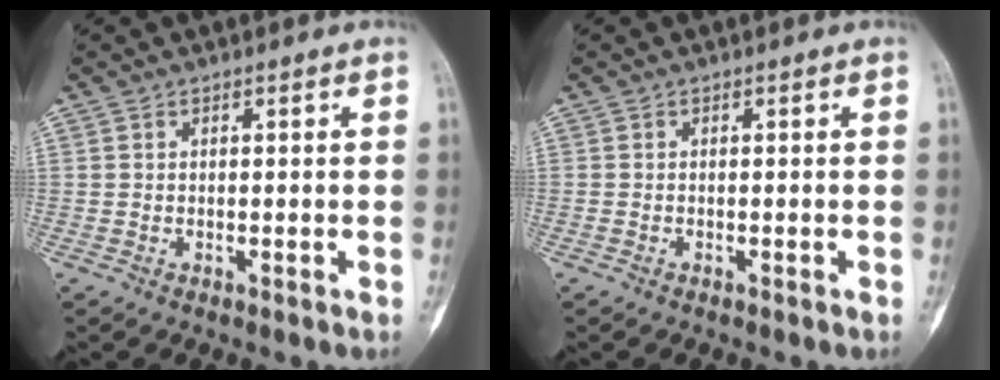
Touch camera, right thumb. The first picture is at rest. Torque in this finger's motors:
{"motor_torque": [-0.54, -0.19, -0.18, 0.01, 0.02]}